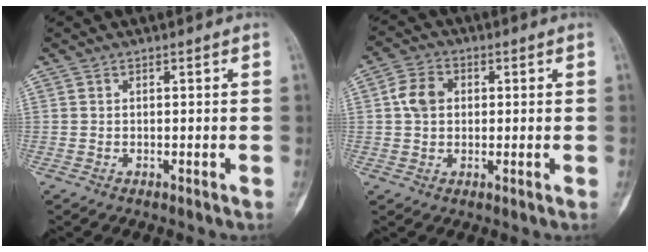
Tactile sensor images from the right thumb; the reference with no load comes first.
{"total": 5.9, "force": [0.9, 4.6, 3.6], "torque": [-0.055, 0.008, 0.011]}